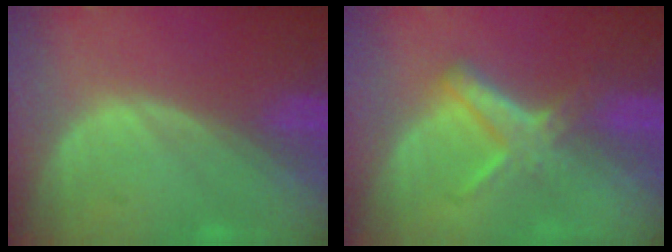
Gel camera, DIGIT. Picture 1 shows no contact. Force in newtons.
{"total": 5.7, "press": 5.1, "slide": 2.6}